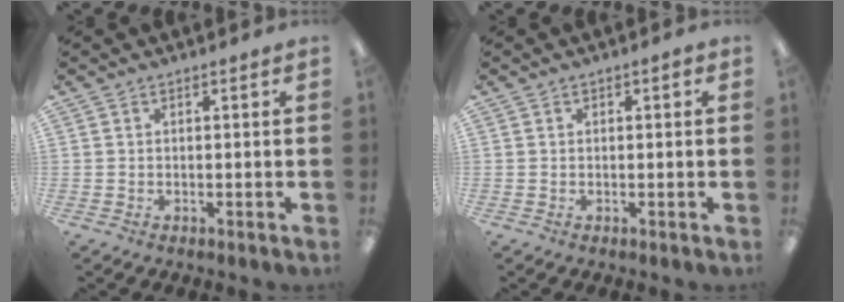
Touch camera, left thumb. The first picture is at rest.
{"total": 0.7, "force": [0.1, 0.4, 0.5], "torque": [-0.010, 0.002, 0.001]}